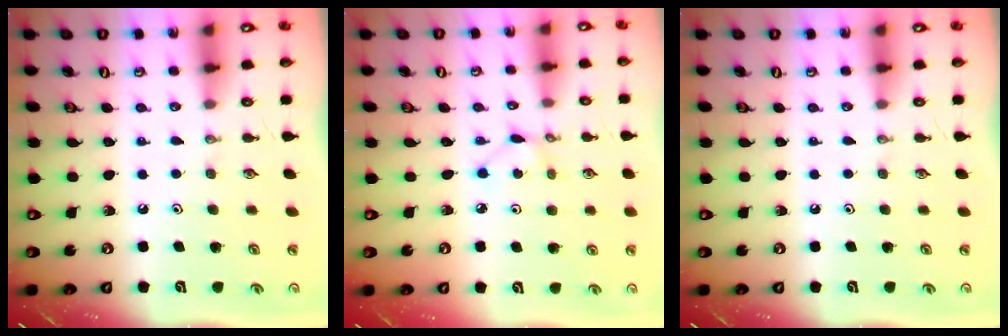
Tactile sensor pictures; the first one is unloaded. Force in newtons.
{"total": 2.4, "press": 2.4, "slide": 0.2}
{"total": 0.0}